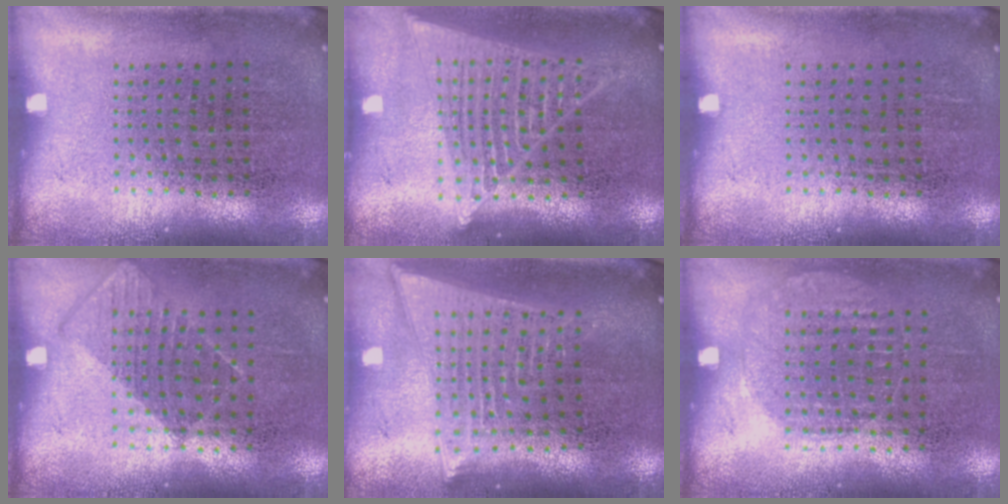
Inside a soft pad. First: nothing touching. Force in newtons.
{"total": 1.8, "press": 1.6, "slide": 0.8}
{"total": 0.0}
{"total": 0.9, "press": 0.7, "slide": 0.4}
{"total": 2.0, "press": 1.7, "slide": 1.0}
{"total": 0.9, "press": 0.8, "slide": 0.4}